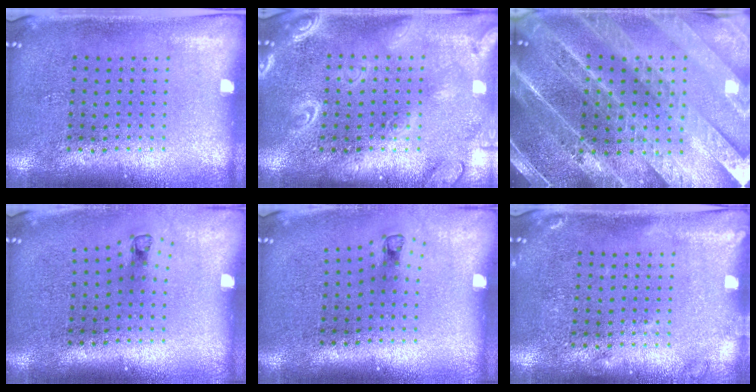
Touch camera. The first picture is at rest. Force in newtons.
{"total": 2.5, "press": 2.5, "slide": 0.2}
{"total": 5.2, "press": 4.5, "slide": 2.6}
{"total": 0.8, "press": 0.4, "slide": 0.7}
{"total": 0.8, "press": 0.4, "slide": 0.7}
{"total": 1.2, "press": 1.1, "slide": 0.2}